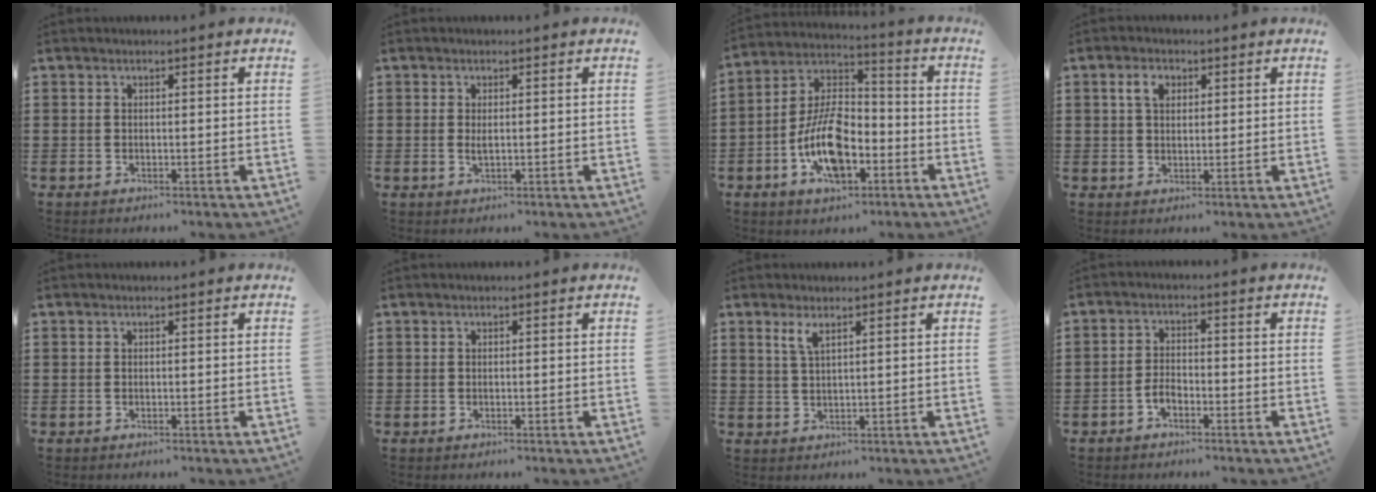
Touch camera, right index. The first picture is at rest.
{"total": 1.3, "force": [0.0, 0.2, 1.3], "torque": [-0.026, -0.003, 0.001]}
{"total": 11.3, "force": [-4.4, 5.5, 8.9], "torque": [-0.194, 0.003, -0.079]}
{"total": 3.3, "force": [1.3, 2.1, 2.2], "torque": [-0.051, 0.011, 0.023]}
{"total": 0.0}
{"total": 0.0}
{"total": 2.5, "force": [1.5, 0.5, 1.9], "torque": [-0.041, 0.004, 0.025]}
{"total": 2.4, "force": [-1.5, 1.1, 1.6], "torque": [-0.040, 0.000, -0.031]}